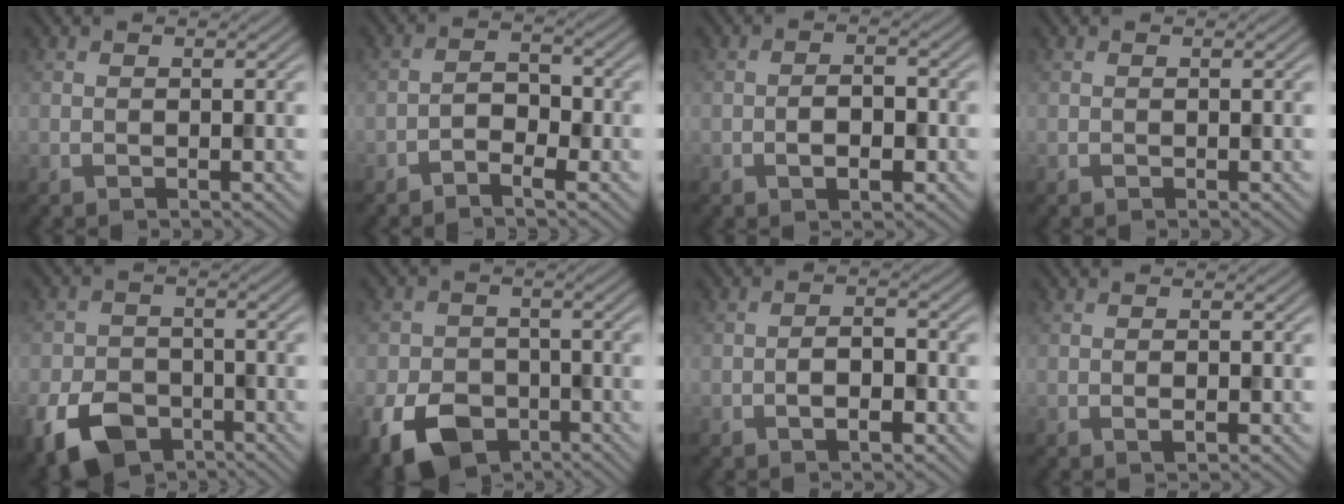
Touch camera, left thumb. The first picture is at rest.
{"total": 2.7, "force": [-1.9, 1.3, 1.5], "torque": [-0.024, 0.009, -0.042]}
{"total": 3.1, "force": [-1.1, 1.7, 2.3], "torque": [-0.036, 0.002, -0.023]}
{"total": 0.0}
{"total": 8.6, "force": [-4.8, 5.5, 4.4], "torque": [-0.106, -0.019, -0.094]}
{"total": 8.8, "force": [-4.5, 6.1, 4.4], "torque": [-0.107, -0.023, -0.087]}
{"total": 2.8, "force": [-1.3, 1.3, 2.2], "torque": [-0.034, 0.005, -0.027]}
{"total": 1.1, "force": [-0.3, 0.5, 0.9], "torque": [-0.018, 0.001, -0.006]}